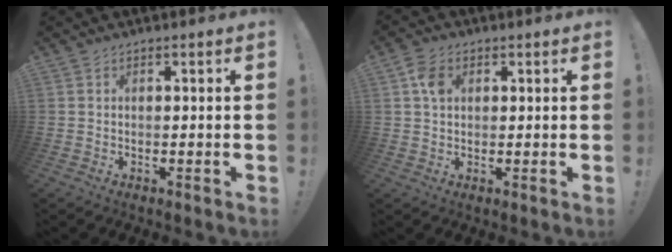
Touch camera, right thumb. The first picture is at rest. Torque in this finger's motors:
{"motor_torque": [-0.27, 0.27, 0.02, 0.02, 0.14]}